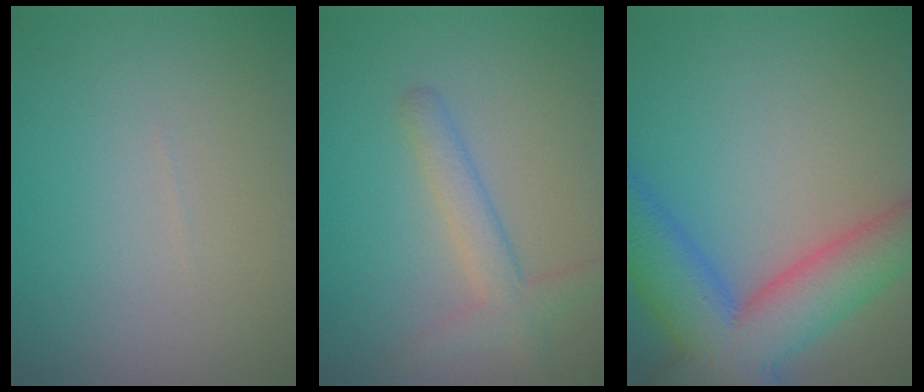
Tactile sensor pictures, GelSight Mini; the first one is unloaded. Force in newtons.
{"total": 2.8, "press": 2.8, "slide": 0.1}
{"total": 10.4, "press": 10.4, "slide": 0.5}